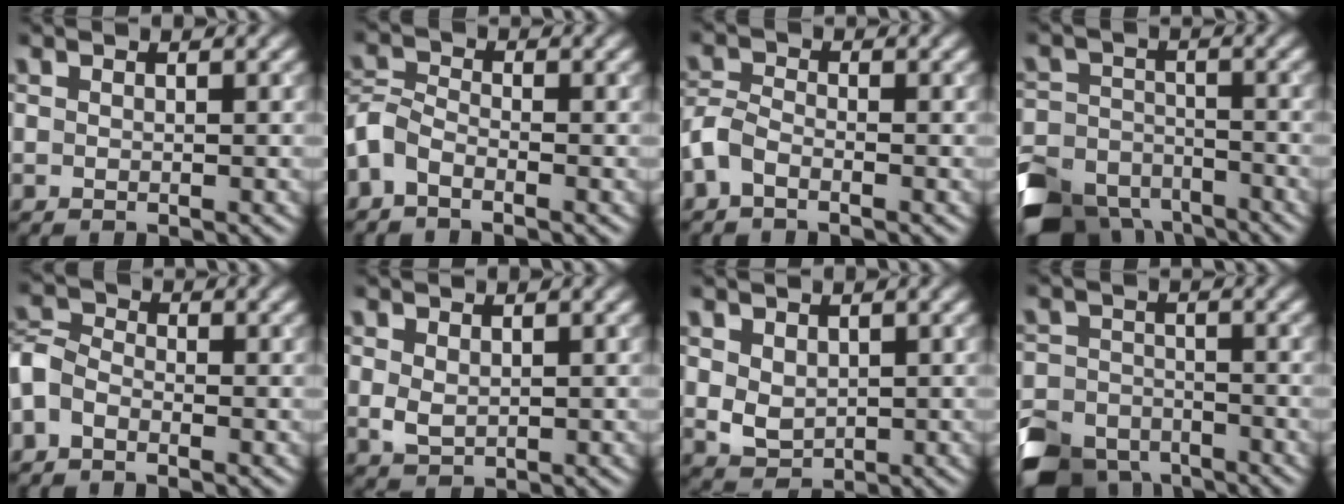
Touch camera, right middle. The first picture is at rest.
{"total": 2.9, "force": [-1.7, 1.5, 1.8], "torque": [-0.042, 0.003, -0.048]}
{"total": 2.5, "force": [-1.4, 1.2, 1.6], "torque": [-0.039, 0.003, -0.041]}
{"total": 8.6, "force": [-6.8, 4.4, 2.7], "torque": [-0.045, -0.011, -0.129]}
{"total": 3.4, "force": [-1.5, 2.2, 2.1], "torque": [-0.046, 0.008, -0.045]}
{"total": 1.5, "force": [0.4, 1.0, 1.0], "torque": [-0.022, -0.002, 0.013]}
{"total": 2.5, "force": [0.7, 1.8, 1.5], "torque": [-0.033, -0.005, 0.019]}
{"total": 6.8, "force": [-5.5, 3.5, 1.8], "torque": [-0.026, -0.008, -0.107]}